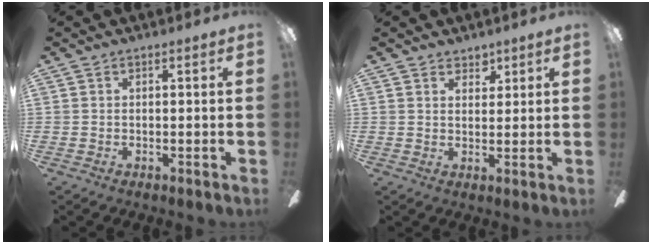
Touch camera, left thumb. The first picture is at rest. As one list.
[{"total": 3.2, "force": [2.6, 1.9, 0.5], "torque": [-0.002, -0.009, 0.045]}]